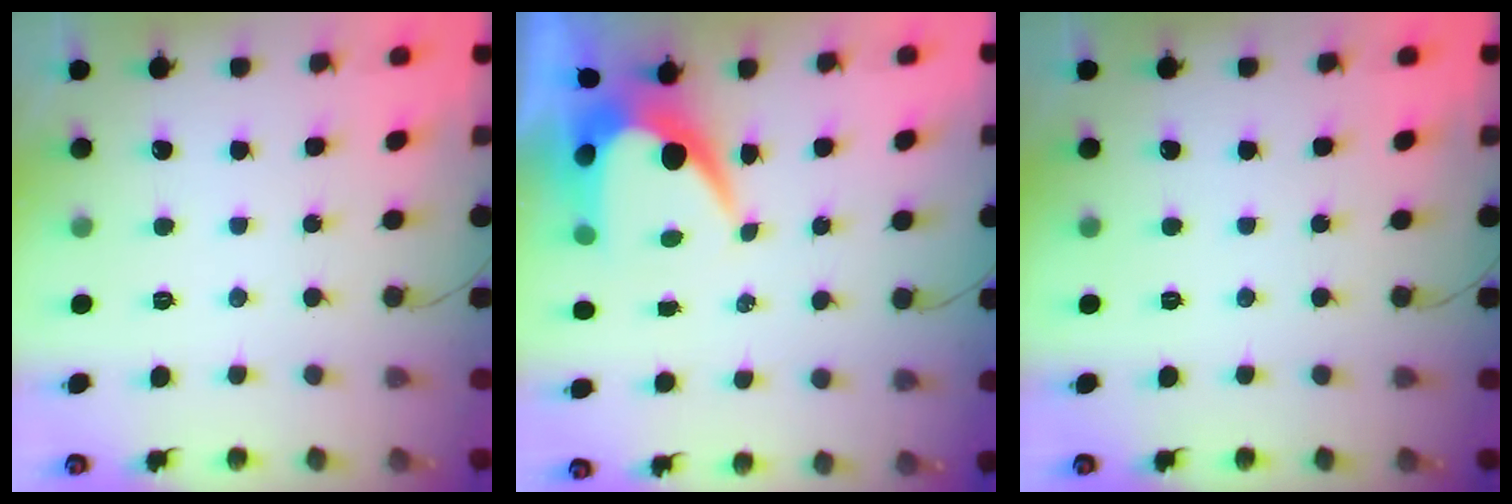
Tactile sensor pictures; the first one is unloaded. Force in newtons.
{"total": 7.2, "press": 7.1, "slide": 0.5}
{"total": 0.0}